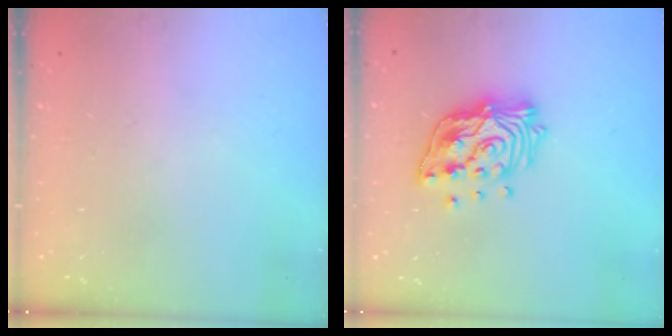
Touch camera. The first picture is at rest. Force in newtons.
{"total": 15.1, "press": 15.1, "slide": 1.2}